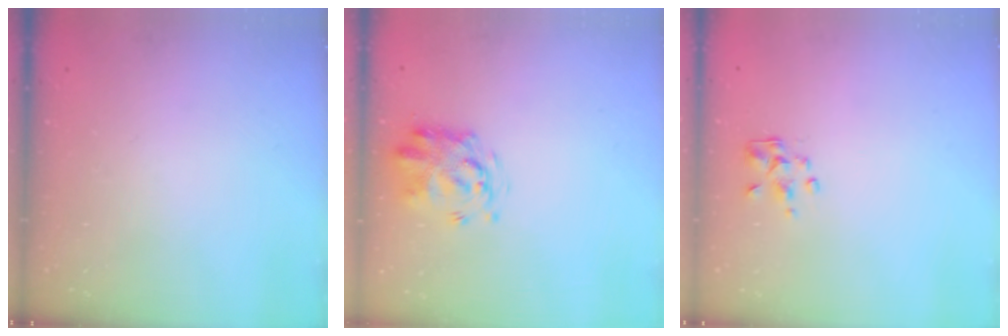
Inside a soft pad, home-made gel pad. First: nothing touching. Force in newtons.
{"total": 3.2, "press": 3.2, "slide": 0.8}
{"total": 2.4, "press": 2.3, "slide": 0.6}